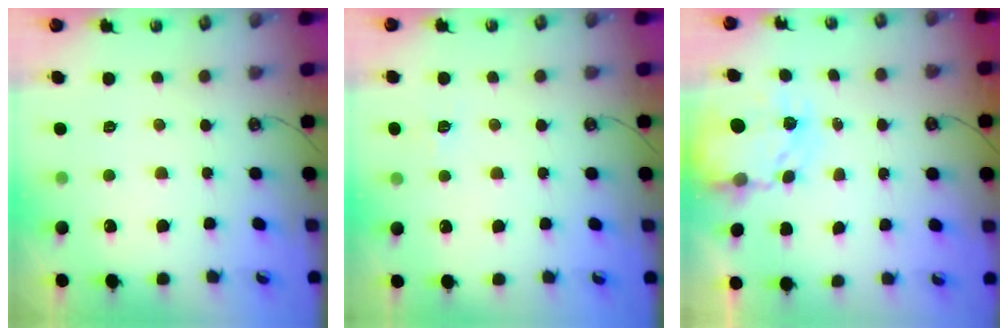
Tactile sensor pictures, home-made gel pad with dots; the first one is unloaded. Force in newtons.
{"total": 2.8, "press": 2.8, "slide": 0.3}
{"total": 3.9, "press": 3.9, "slide": 0.3}